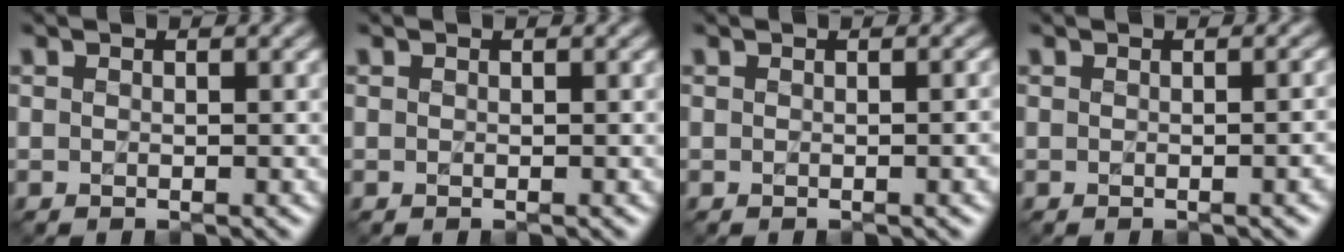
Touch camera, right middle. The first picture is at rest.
{"total": 0.0}
{"total": 2.5, "force": [-0.2, 1.1, 2.3], "torque": [-0.007, 0.005, 0.003]}
{"total": 2.7, "force": [-0.4, 1.2, 2.4], "torque": [-0.006, 0.003, 0.001]}